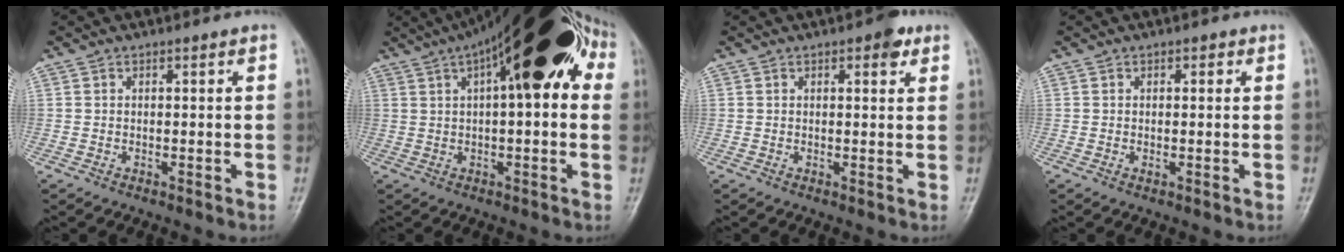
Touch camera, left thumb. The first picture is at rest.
{"total": 24.0, "force": [7.7, 9.0, 20.9], "torque": [-0.302, 0.050, 0.108]}
{"total": 3.2, "force": [1.7, 1.4, 2.3], "torque": [-0.021, -0.003, 0.017]}
{"total": 1.3, "force": [0.3, 0.9, 0.8], "torque": [-0.005, 0.001, 0.001]}